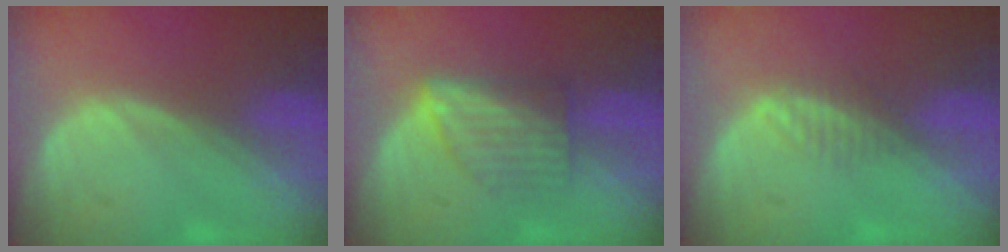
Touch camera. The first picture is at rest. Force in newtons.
{"total": 5.9, "press": 5.6, "slide": 1.8}
{"total": 2.0, "press": 1.8, "slide": 0.8}